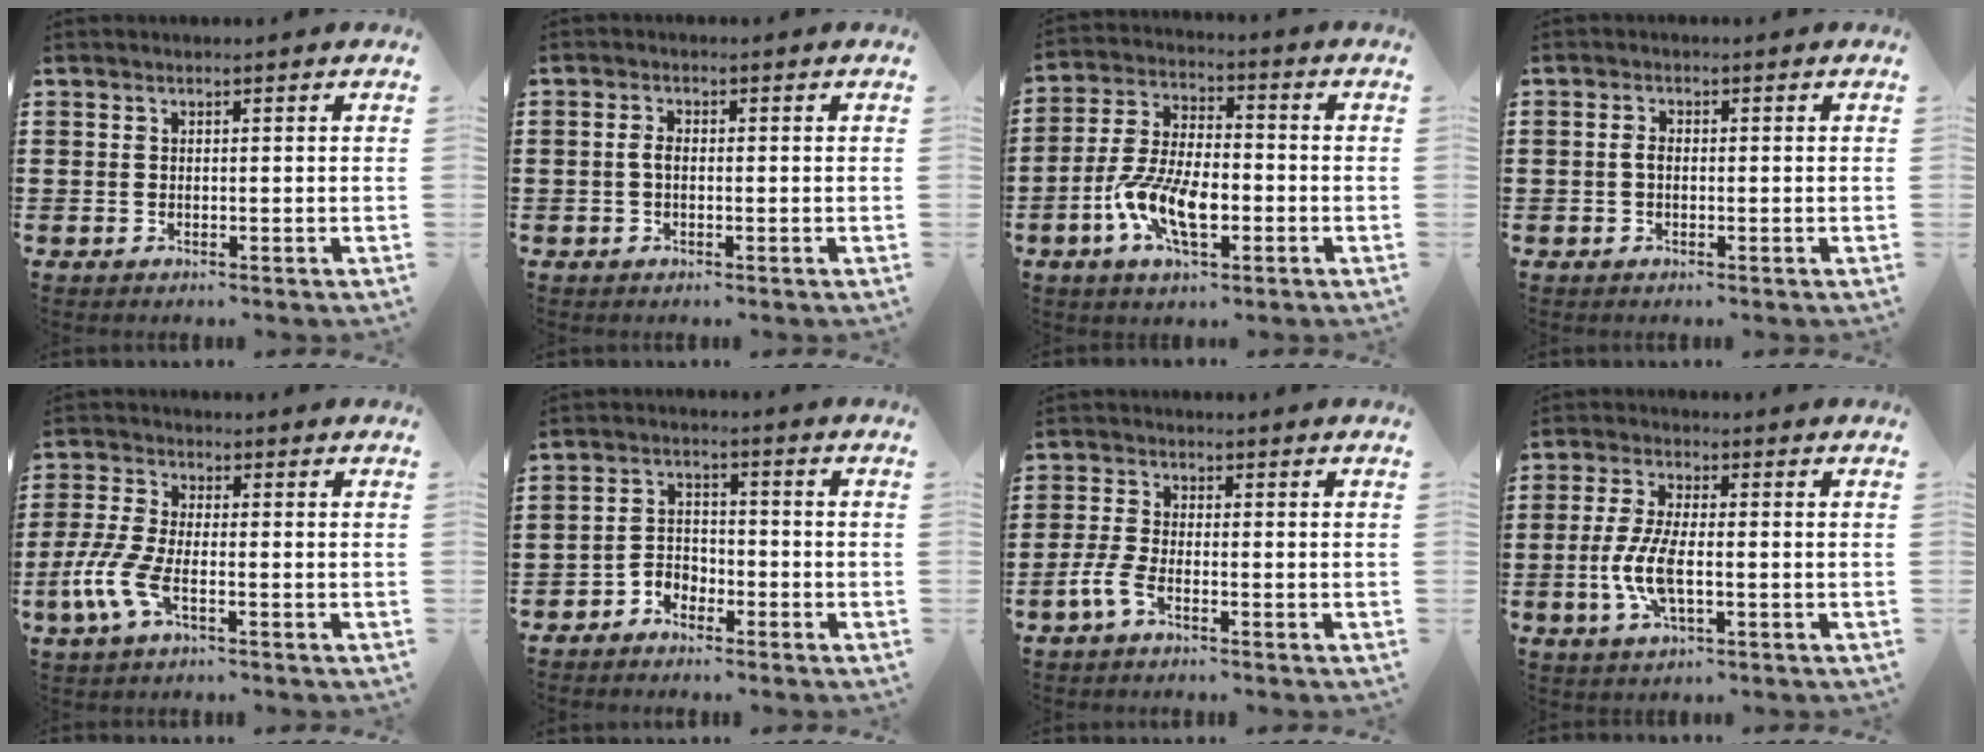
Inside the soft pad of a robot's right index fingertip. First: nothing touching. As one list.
[{"total": 1.8, "force": [-0.3, 0.9, 1.6], "torque": [-0.038, -0.002, -0.008]}, {"total": 9.7, "force": [-3.6, 4.3, 7.8], "torque": [-0.184, -0.011, -0.070]}, {"total": 1.6, "force": [-0.3, 0.9, 1.3], "torque": [-0.034, -0.001, -0.007]}, {"total": 6.5, "force": [-2.8, 2.2, 5.5], "torque": [-0.148, -0.022, -0.060]}, {"total": 3.1, "force": [-2.7, 1.4, 0.4], "torque": [-0.017, 0.006, -0.058]}, {"total": 3.6, "force": [-2.0, 0.9, 2.8], "torque": [-0.075, -0.009, -0.045]}, {"total": 6.9, "force": [-1.6, 2.4, 6.3], "torque": [-0.142, -0.007, -0.035]}]